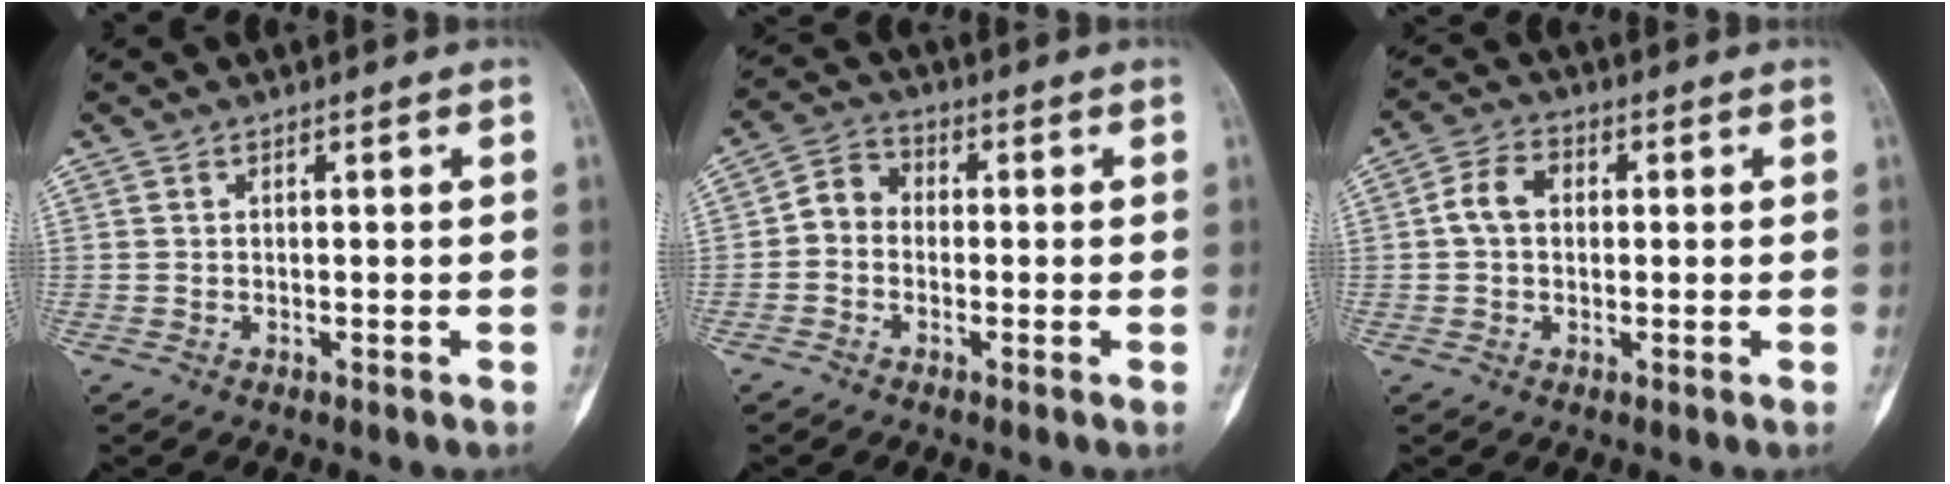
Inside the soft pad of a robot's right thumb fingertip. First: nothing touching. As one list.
[{"total": 4.9, "force": [-0.9, 4.1, 2.5], "torque": [-0.027, 0.016, -0.032]}, {"total": 5.5, "force": [0.4, 4.1, 3.6], "torque": [-0.061, 0.016, 0.001]}]